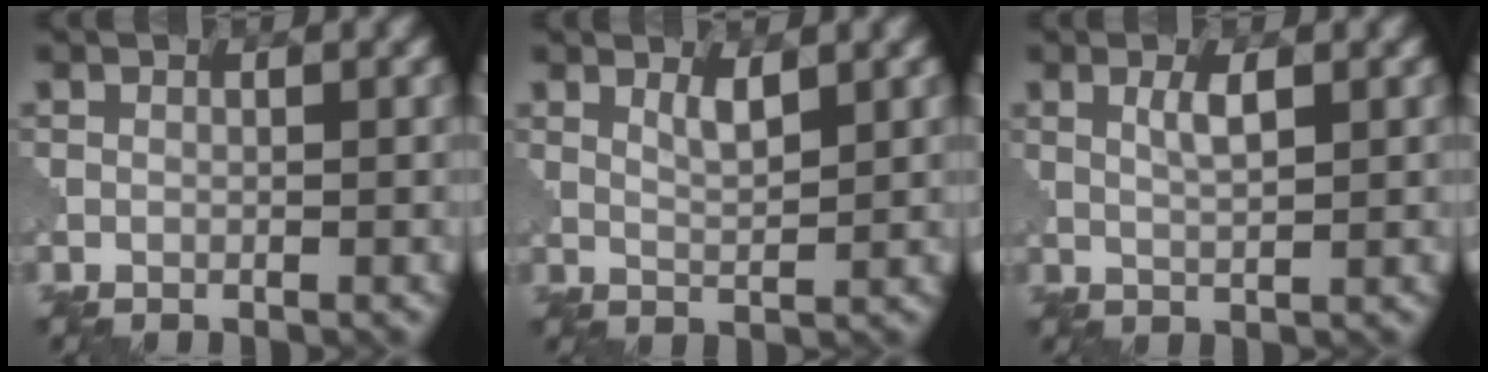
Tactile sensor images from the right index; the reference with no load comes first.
{"total": 1.8, "force": [1.1, 0.3, 1.4], "torque": [-0.027, -0.002, 0.020]}
{"total": 2.0, "force": [0.7, 0.4, 1.8], "torque": [-0.038, 0.001, 0.014]}